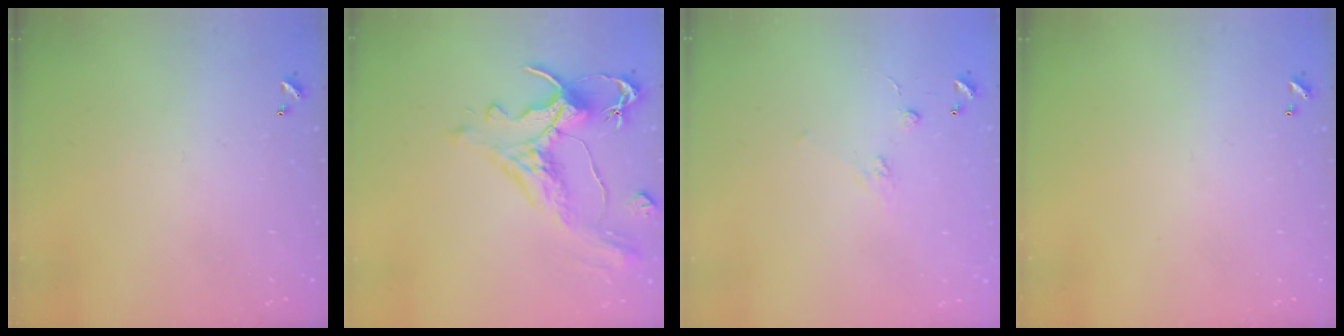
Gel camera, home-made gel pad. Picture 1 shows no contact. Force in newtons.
{"total": 1.6, "press": 0.3, "slide": 1.5}
{"total": 2.5, "press": 2.3, "slide": 1.0}
{"total": 0.0}